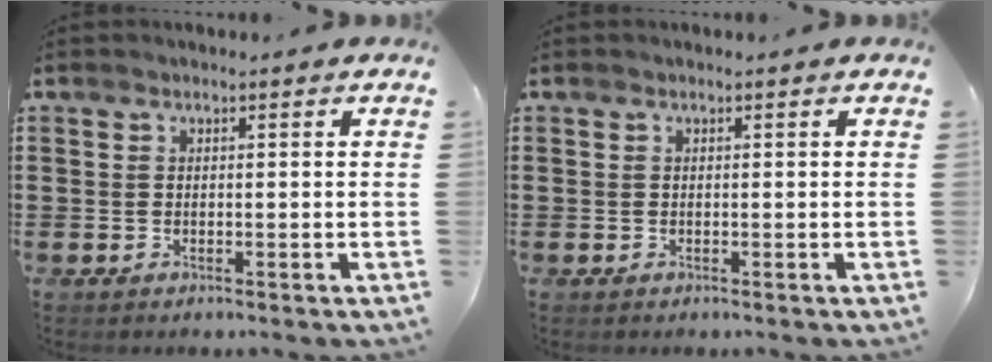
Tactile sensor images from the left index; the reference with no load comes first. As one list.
[{"total": 0.0}]